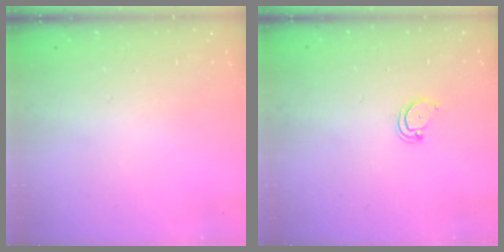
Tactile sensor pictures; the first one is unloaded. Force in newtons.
{"total": 3.5, "press": 3.4, "slide": 0.3}